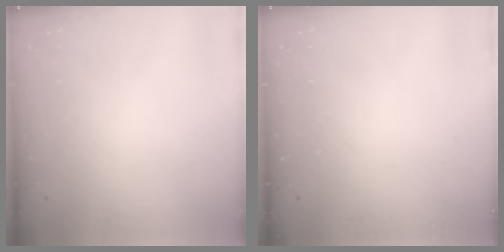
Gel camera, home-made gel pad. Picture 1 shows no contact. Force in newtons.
{"total": 0.0}